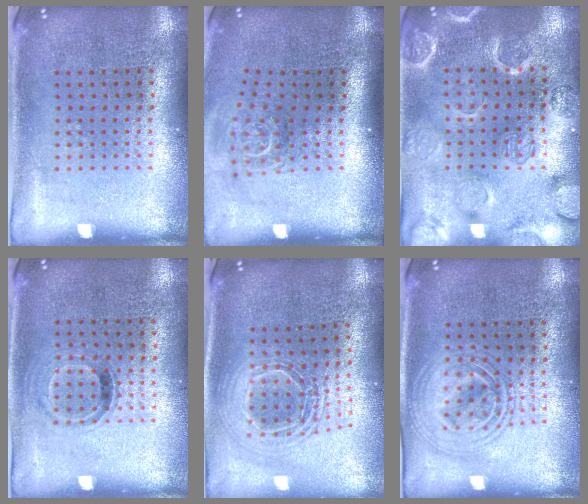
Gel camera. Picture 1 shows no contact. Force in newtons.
{"total": 1.8, "press": 1.2, "slide": 1.3}
{"total": 2.9, "press": 2.8, "slide": 0.3}
{"total": 0.9, "press": 0.7, "slide": 0.5}
{"total": 1.9, "press": 1.5, "slide": 1.2}
{"total": 2.6, "press": 2.6, "slide": 0.3}